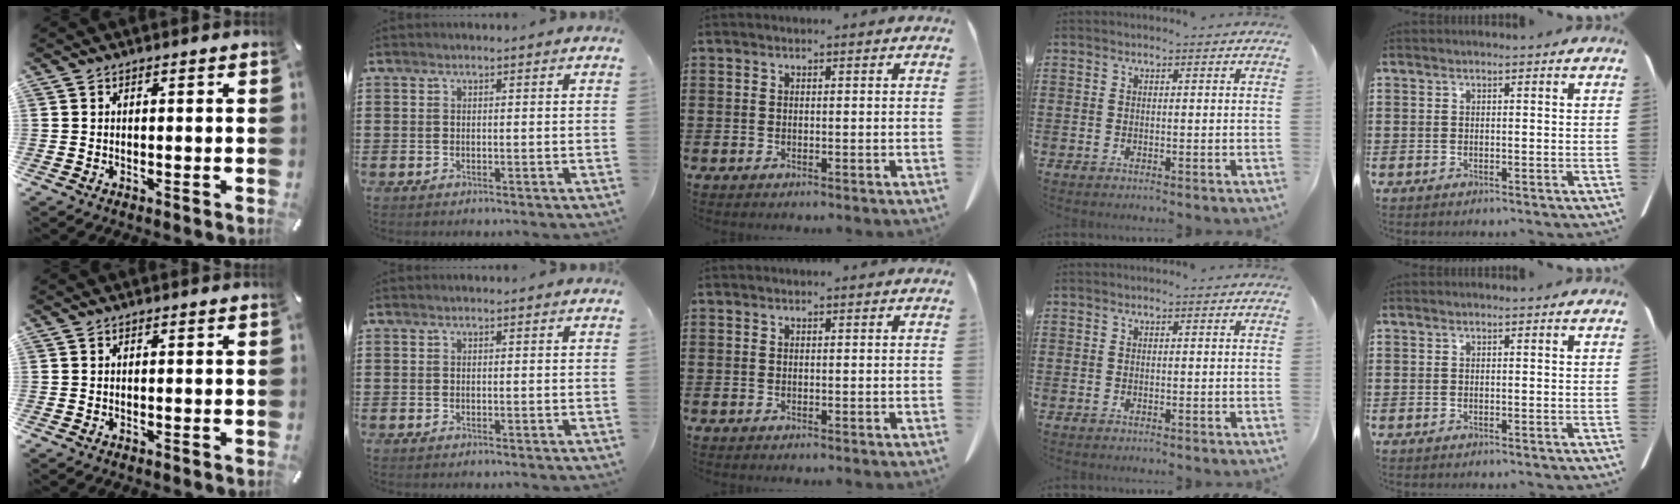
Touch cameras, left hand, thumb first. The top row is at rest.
{}